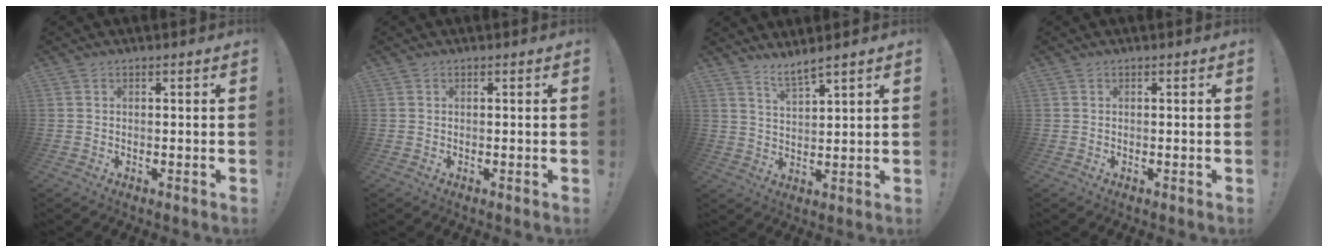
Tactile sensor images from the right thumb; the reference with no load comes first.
{"total": 0.0}
{"total": 5.3, "force": [4.6, 0.5, 2.6], "torque": [-0.050, -0.026, 0.082]}
{"total": 0.0}